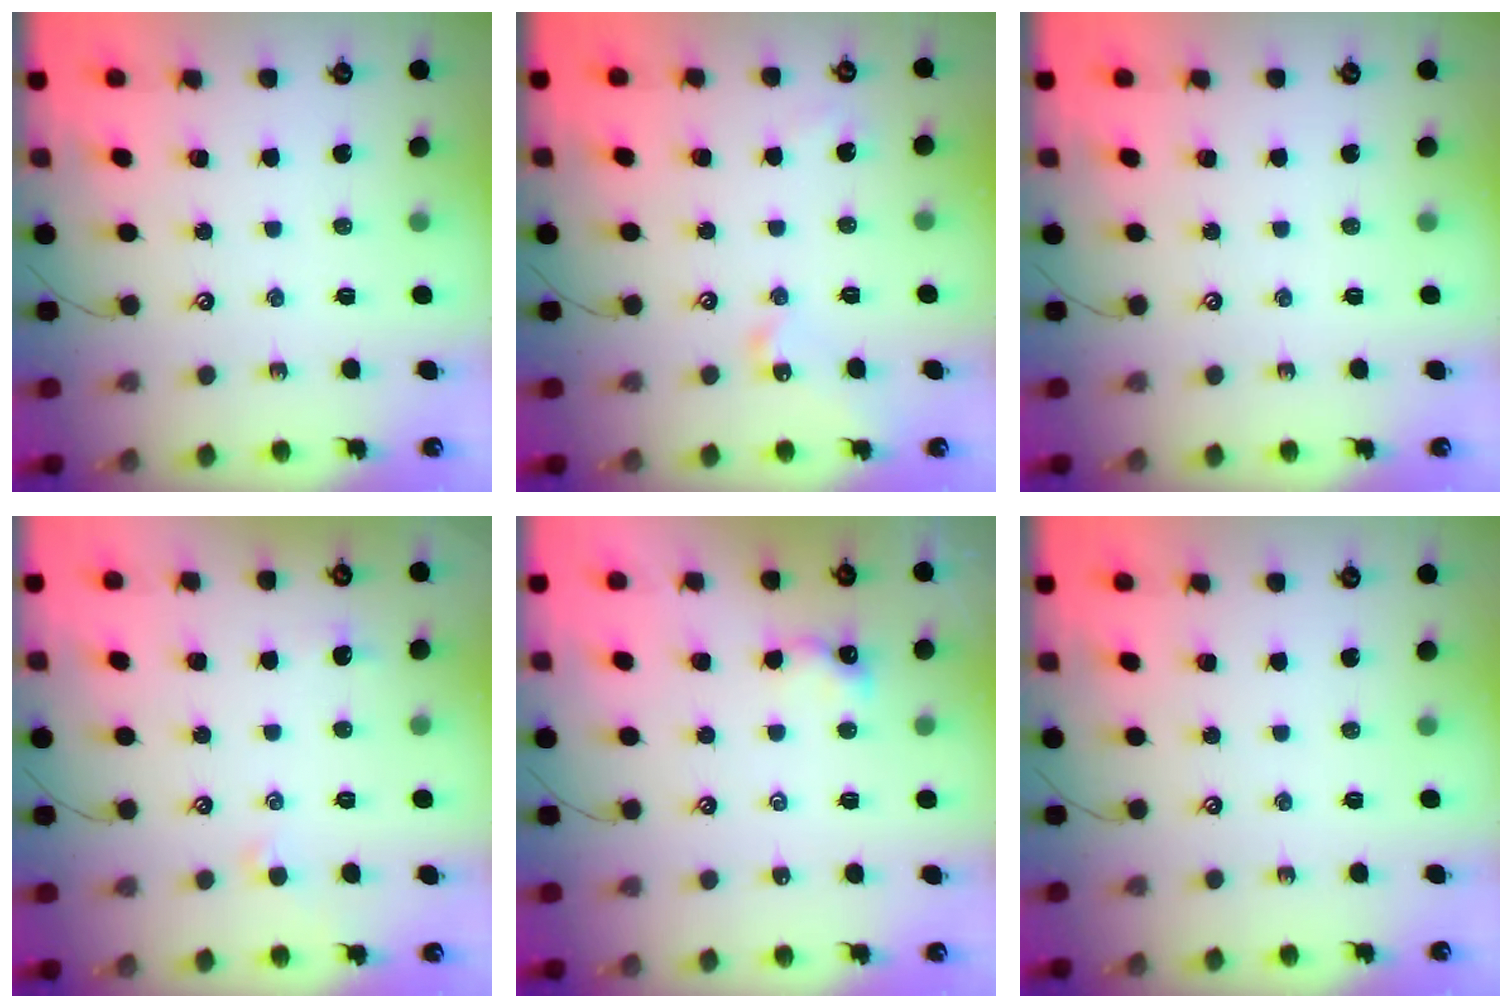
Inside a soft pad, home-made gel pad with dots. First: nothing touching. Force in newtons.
{"total": 7.8, "press": 7.8, "slide": 0.6}
{"total": 0.0}
{"total": 0.8, "press": 0.6, "slide": 0.5}
{"total": 2.2, "press": 2.1, "slide": 0.5}
{"total": 0.0}